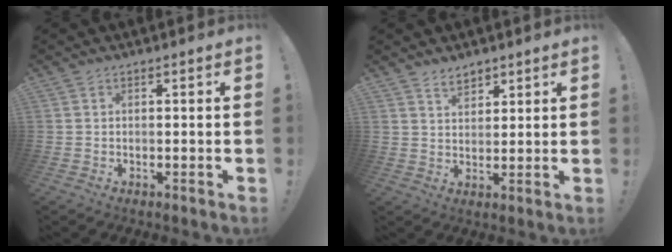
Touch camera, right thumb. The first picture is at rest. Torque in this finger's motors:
{"motor_torque": [-0.01, 0.01, 0.13, 0.04, 0.00]}